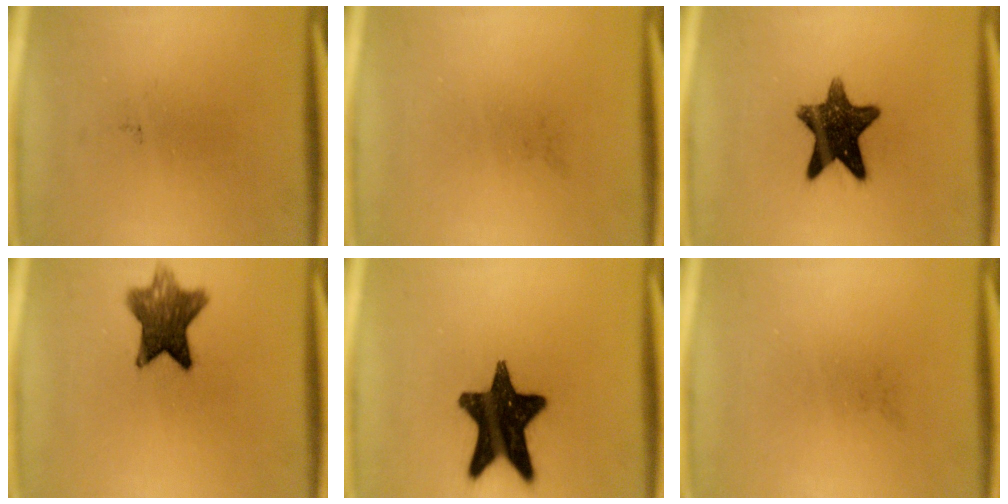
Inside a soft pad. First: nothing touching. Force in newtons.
{"total": 0.0}
{"total": 12.6}
{"total": 9.1}
{"total": 17.4}
{"total": 0.0}